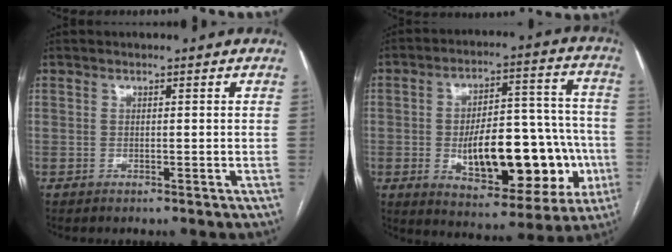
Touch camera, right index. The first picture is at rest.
{"total": 20.5, "force": [-4.6, 8.9, 17.9], "torque": [-0.233, 0.031, -0.044]}